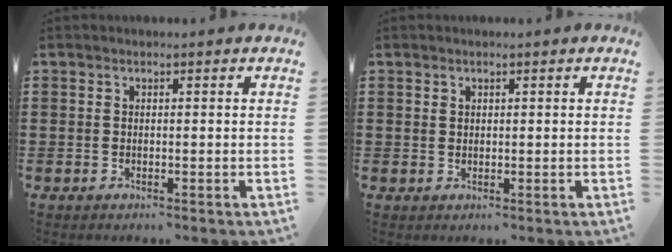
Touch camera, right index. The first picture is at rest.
{"total": 0.5, "force": [0.4, 0.3, 0.0], "torque": [0.000, 0.001, 0.008]}